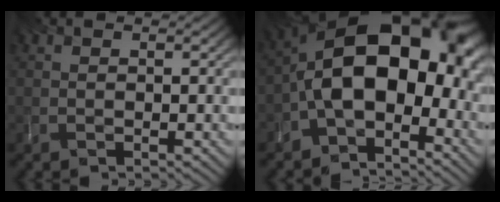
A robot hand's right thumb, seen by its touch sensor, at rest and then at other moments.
{"total": 15.7, "force": [-2.1, 9.1, 12.6], "torque": [-0.200, 0.008, -0.047]}